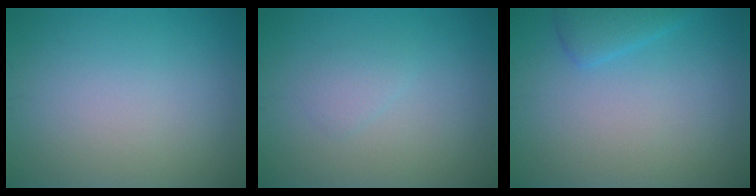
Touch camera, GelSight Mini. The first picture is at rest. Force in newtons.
{"total": 1.1, "press": 1.1, "slide": 0.1}
{"total": 2.0, "press": 2.0, "slide": 0.2}